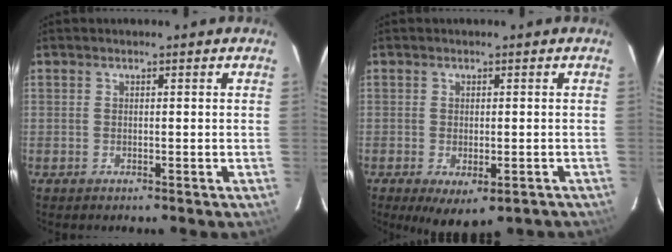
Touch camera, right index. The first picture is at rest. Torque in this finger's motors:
{"motor_torque": [1.13, -0.93, 0.39, 0.05]}